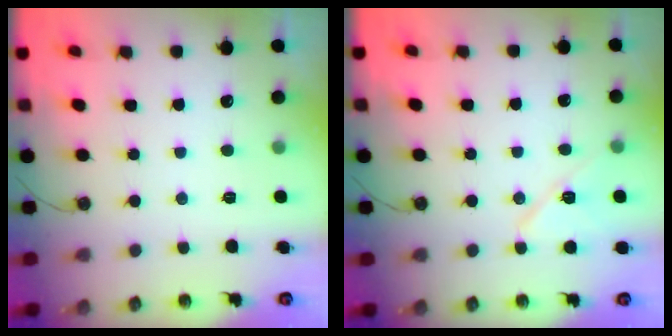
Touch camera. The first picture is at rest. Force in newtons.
{"total": 9.9, "press": 9.1, "slide": 3.8}